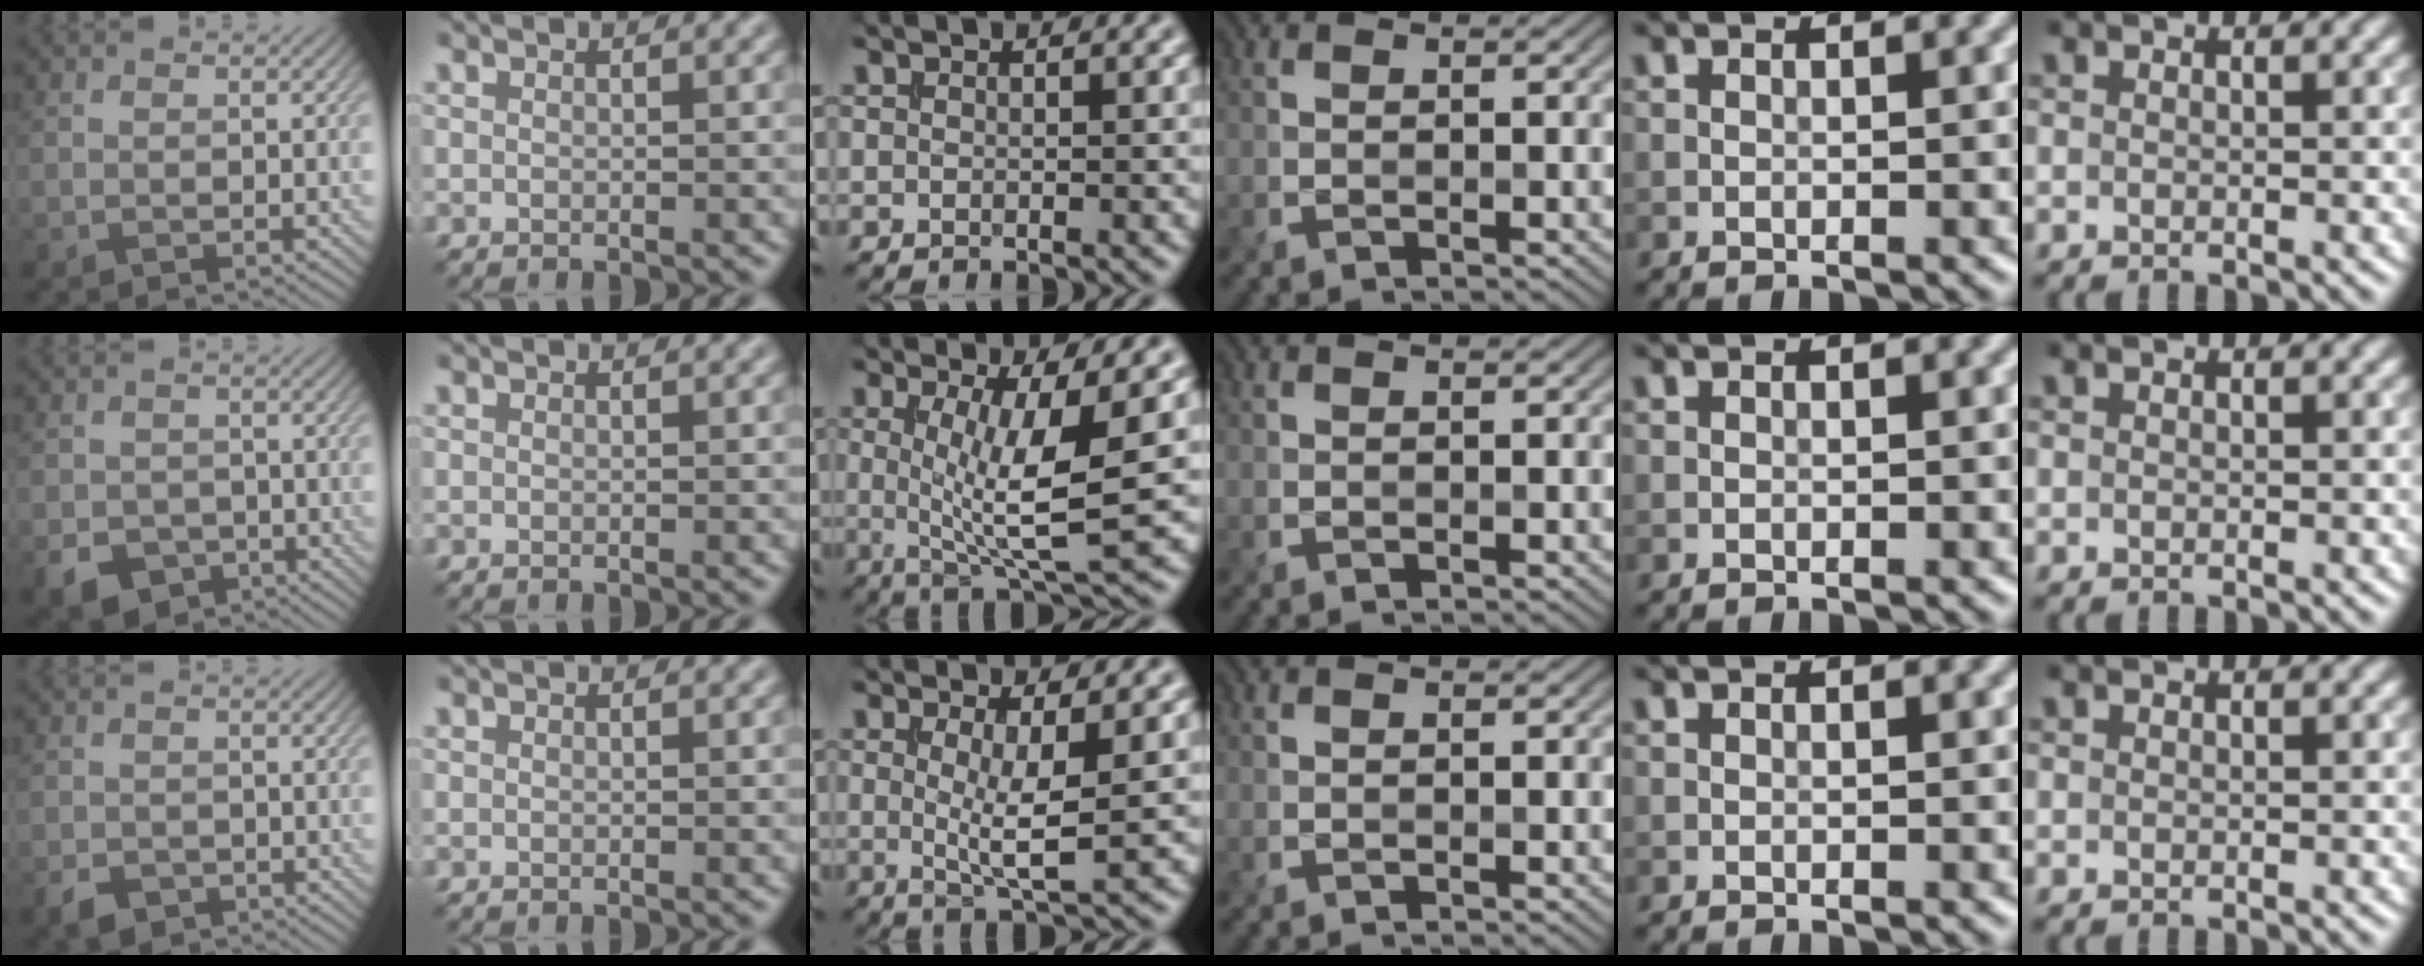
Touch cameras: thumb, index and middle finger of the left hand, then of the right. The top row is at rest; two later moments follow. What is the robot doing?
{"motion": "extract", "object": "file holder"}